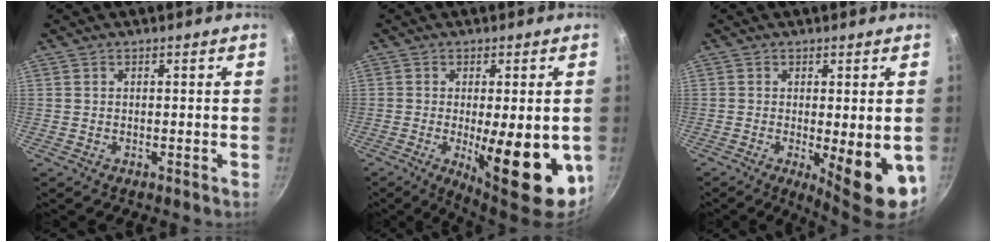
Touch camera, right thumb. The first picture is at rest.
{"total": 16.6, "force": [-3.7, 5.2, 15.3], "torque": [-0.191, -0.009, -0.038]}
{"total": 10.6, "force": [-2.4, 2.7, 9.9], "torque": [-0.117, -0.013, -0.021]}